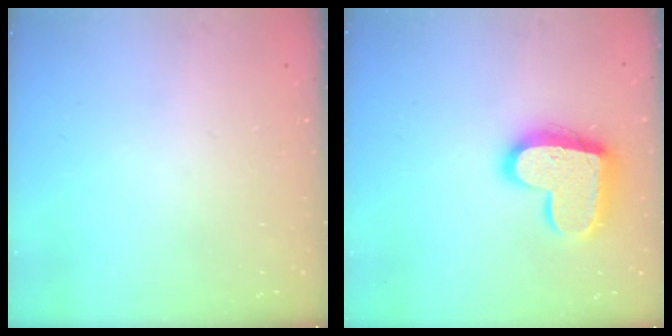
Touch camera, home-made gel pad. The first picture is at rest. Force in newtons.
{"total": 17.6, "press": 17.5, "slide": 1.3}